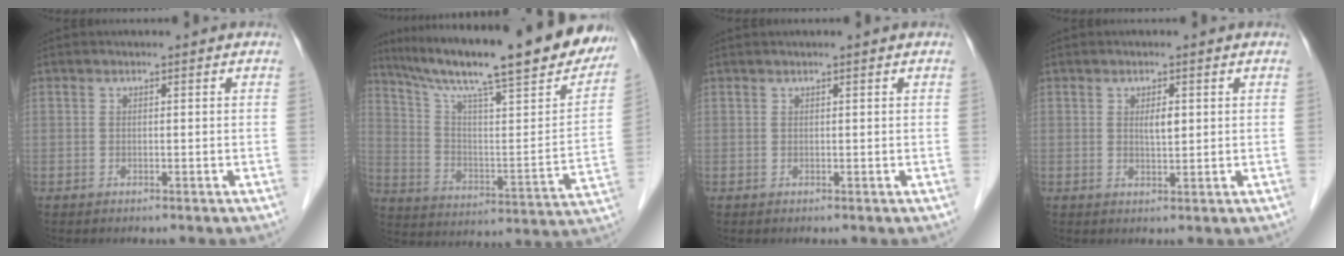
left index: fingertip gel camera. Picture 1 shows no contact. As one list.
[{"total": 28.4, "force": [22.9, 3.3, 16.5], "torque": [-0.267, -0.026, 0.323]}, {"total": 0.9, "force": [0.7, -0.2, 0.5], "torque": [-0.014, 0.009, 0.019]}, {"total": 2.1, "force": [0.6, 0.6, 1.9], "torque": [-0.034, -0.002, 0.012]}]